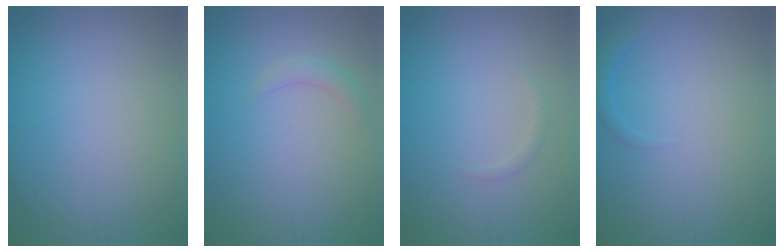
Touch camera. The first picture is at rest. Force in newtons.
{"total": 1.3, "press": 1.3, "slide": 0.1}
{"total": 0.7, "press": 0.7, "slide": 0.0}
{"total": 1.2, "press": 1.1, "slide": 0.2}